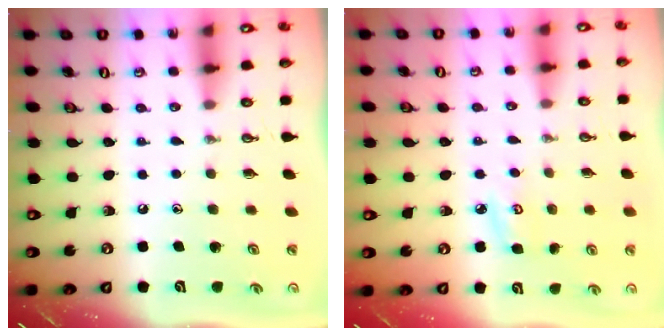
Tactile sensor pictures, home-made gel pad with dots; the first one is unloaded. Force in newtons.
{"total": 5.5, "press": 5.5, "slide": 0.6}